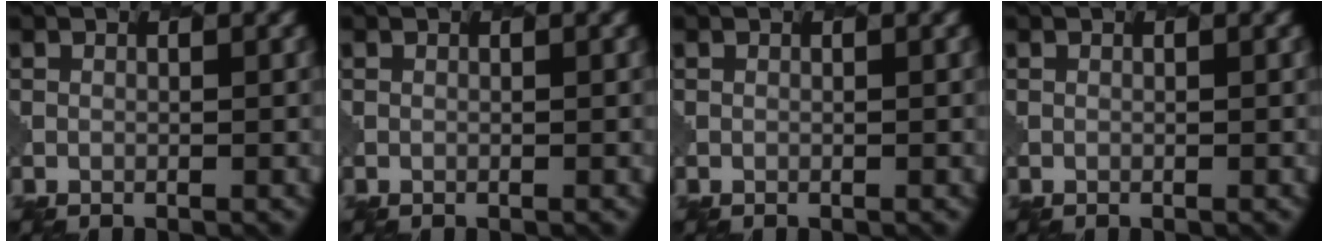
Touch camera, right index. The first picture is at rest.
{"total": 0.0}
{"total": 0.0}
{"total": 0.0}